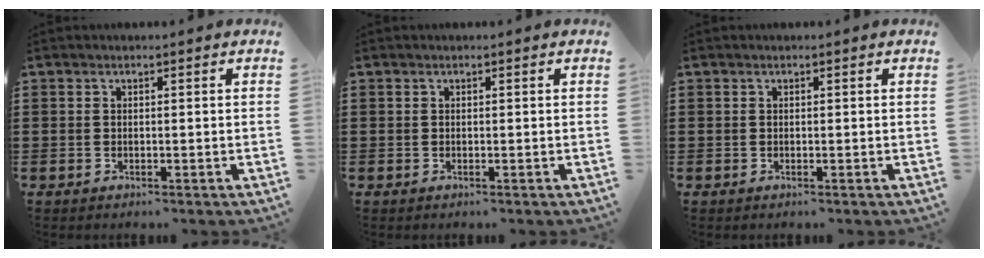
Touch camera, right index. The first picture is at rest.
{"total": 0.0}
{"total": 0.0}